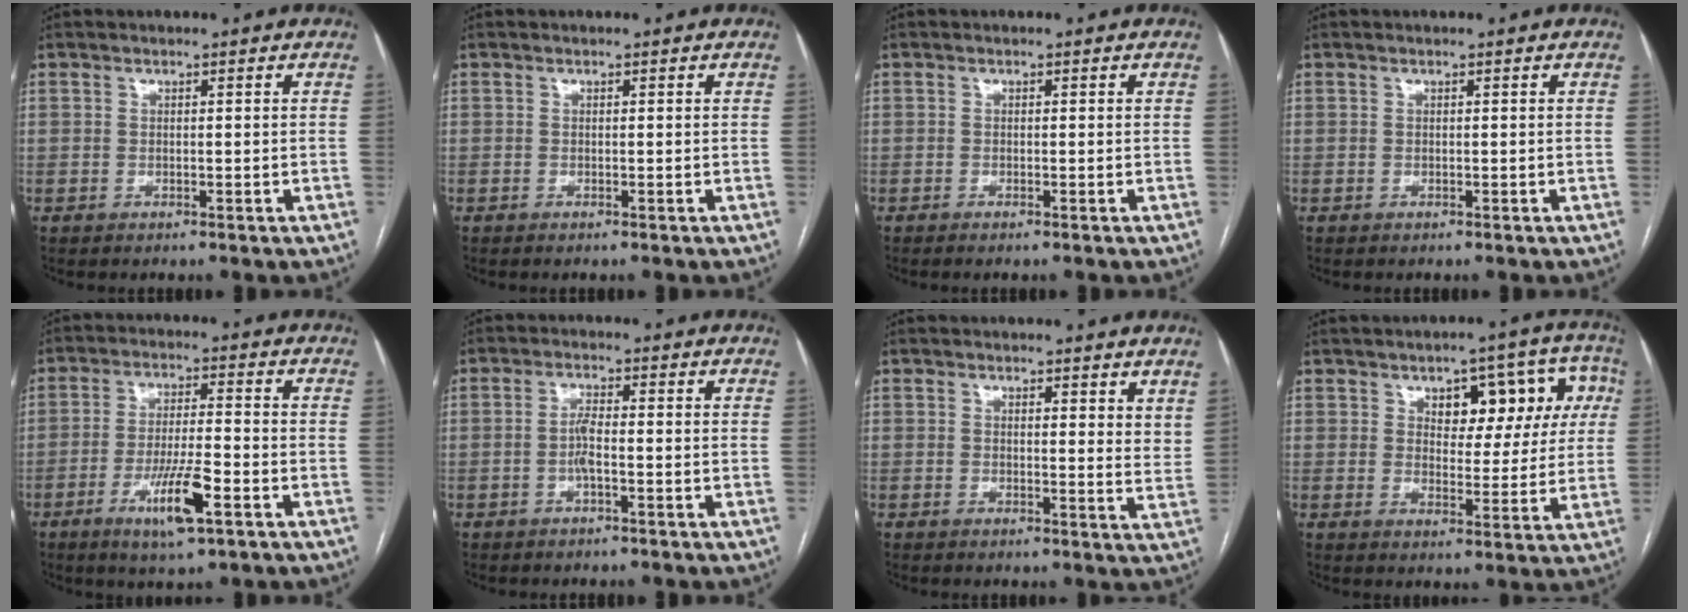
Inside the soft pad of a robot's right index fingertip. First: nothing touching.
{"total": 0.0}
{"total": 0.6, "force": [-0.4, -0.1, 0.5], "torque": [-0.010, 0.000, -0.008]}
{"total": 0.0}
{"total": 9.0, "force": [-4.1, 0.0, 8.0], "torque": [-0.152, -0.014, -0.073]}
{"total": 2.6, "force": [-0.7, 0.4, 2.5], "torque": [-0.049, 0.004, -0.013]}
{"total": 4.4, "force": [3.6, 1.2, 2.2], "torque": [-0.025, -0.016, 0.034]}
{"total": 10.4, "force": [3.7, 5.6, 8.0], "torque": [-0.082, 0.035, 0.049]}